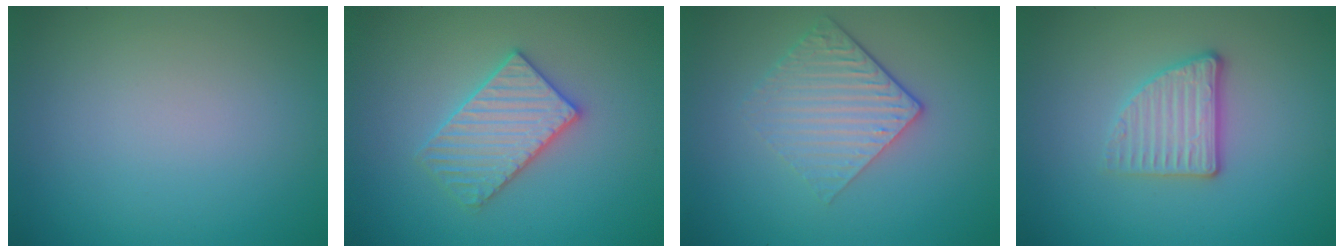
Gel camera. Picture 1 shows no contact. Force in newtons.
{"total": 3.4, "press": 3.4, "slide": 0.5}
{"total": 3.8, "press": 2.8, "slide": 2.6}
{"total": 3.3, "press": 2.8, "slide": 1.8}